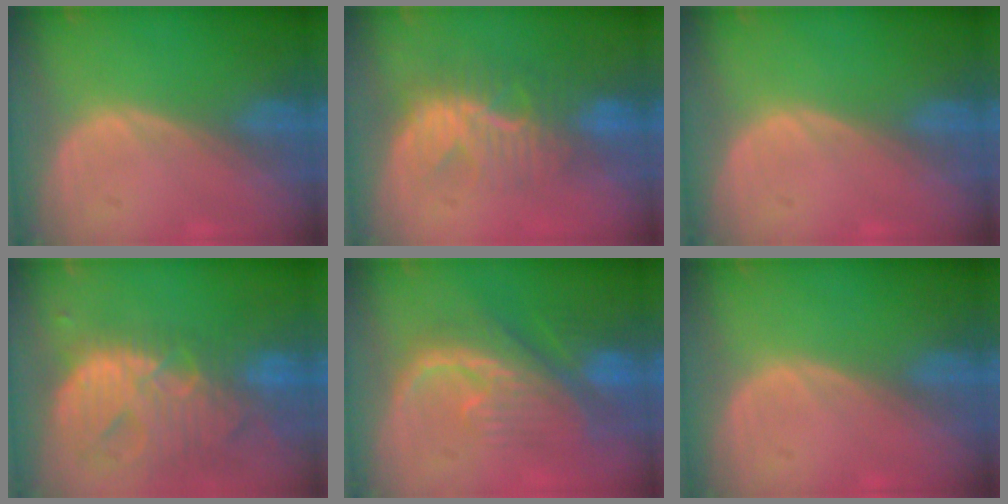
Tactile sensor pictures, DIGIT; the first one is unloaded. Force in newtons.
{"total": 8.4, "press": 7.9, "slide": 2.6}
{"total": 0.0}
{"total": 13.8, "press": 11.7, "slide": 7.3}
{"total": 10.3, "press": 9.1, "slide": 4.7}
{"total": 0.0}